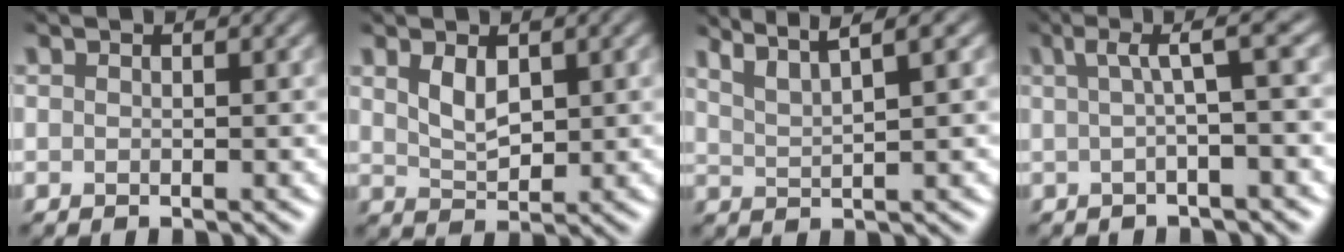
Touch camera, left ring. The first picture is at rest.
{"total": 2.5, "force": [1.0, 1.4, 1.8], "torque": [-0.041, -0.003, 0.024]}
{"total": 4.5, "force": [3.6, 0.7, 2.6], "torque": [-0.036, 0.017, 0.050]}
{"total": 3.9, "force": [0.6, 0.5, 3.9], "torque": [-0.056, 0.014, 0.007]}